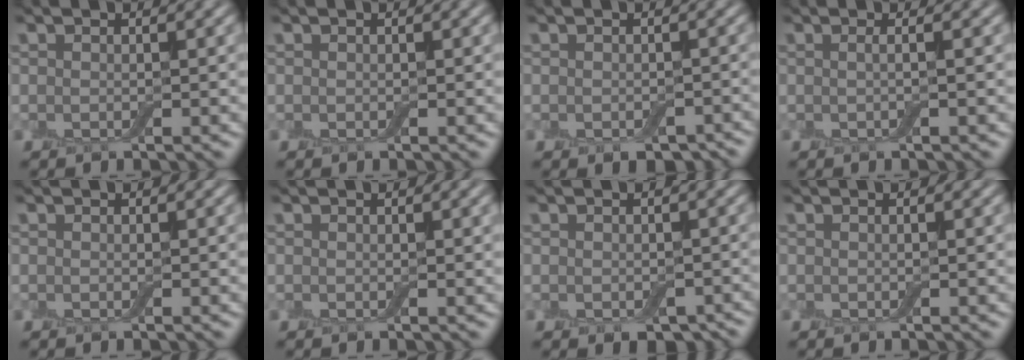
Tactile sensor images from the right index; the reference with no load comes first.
{"total": 0.0}
{"total": 2.2, "force": [-1.3, 1.1, 1.3], "torque": [-0.021, -0.007, -0.013]}
{"total": 1.9, "force": [0.3, 0.8, 1.7], "torque": [-0.019, -0.003, -0.019]}
{"total": 0.0}
{"total": 0.9, "force": [0.5, 0.1, 0.7], "torque": [-0.008, 0.002, 0.006]}
{"total": 2.1, "force": [-1.1, 1.3, 1.3], "torque": [-0.020, -0.014, -0.010]}
{"total": 0.0}